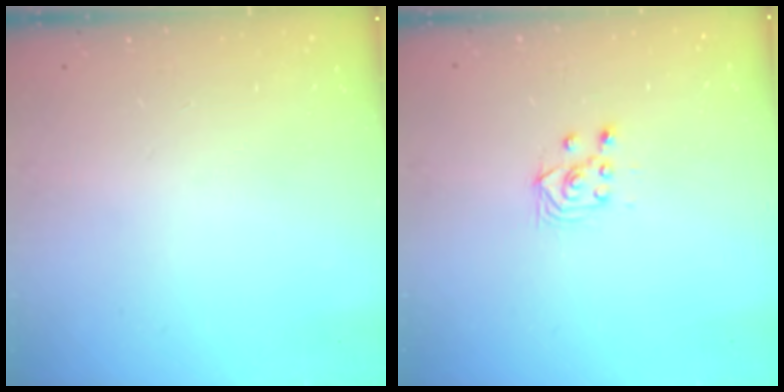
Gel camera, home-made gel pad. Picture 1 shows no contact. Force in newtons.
{"total": 3.5, "press": 3.2, "slide": 1.3}